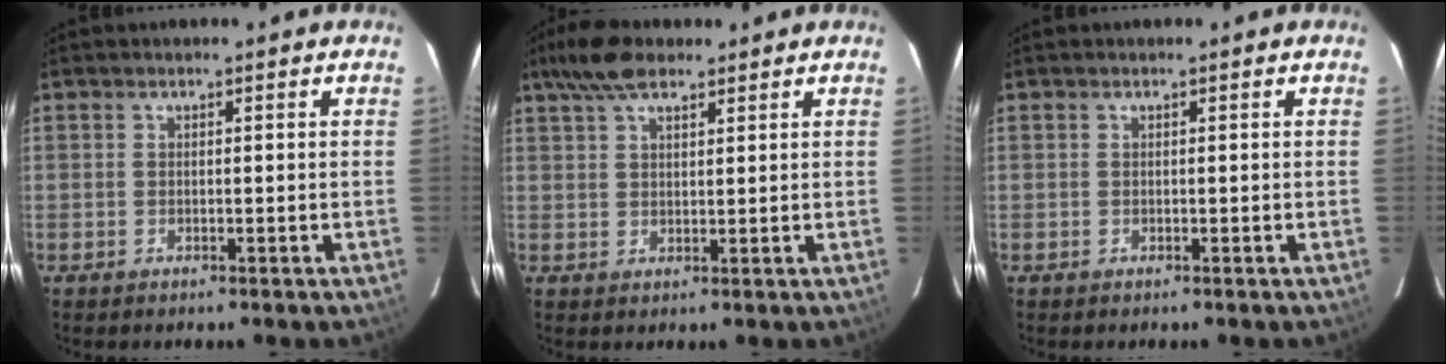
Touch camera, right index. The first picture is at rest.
{"total": 6.7, "force": [5.1, 2.4, 3.7], "torque": [-0.074, 0.021, 0.093]}
{"total": 0.0}